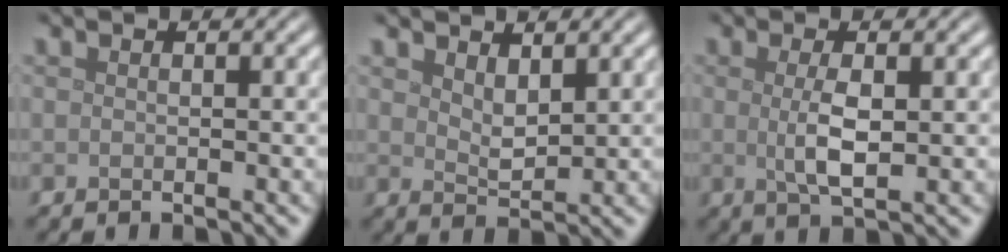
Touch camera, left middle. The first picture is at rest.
{"total": 2.3, "force": [1.6, 0.9, 1.4], "torque": [-0.029, -0.007, 0.033]}
{"total": 2.9, "force": [0.1, 0.7, 2.9], "torque": [-0.058, -0.002, 0.004]}